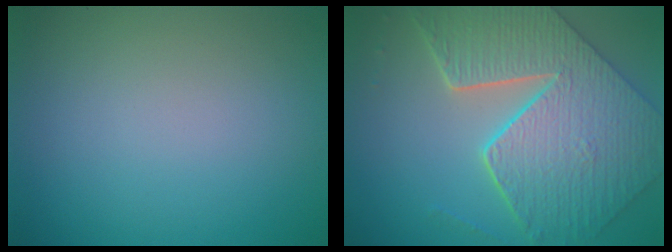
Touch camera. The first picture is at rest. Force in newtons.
{"total": 9.2, "press": 7.1, "slide": 5.8}